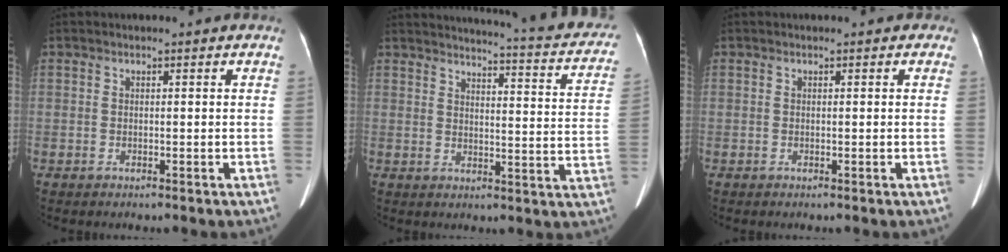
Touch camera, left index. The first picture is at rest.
{"total": 20.6, "force": [18.8, 2.6, 8.1], "torque": [-0.093, -0.053, 0.198]}
{"total": 0.0}